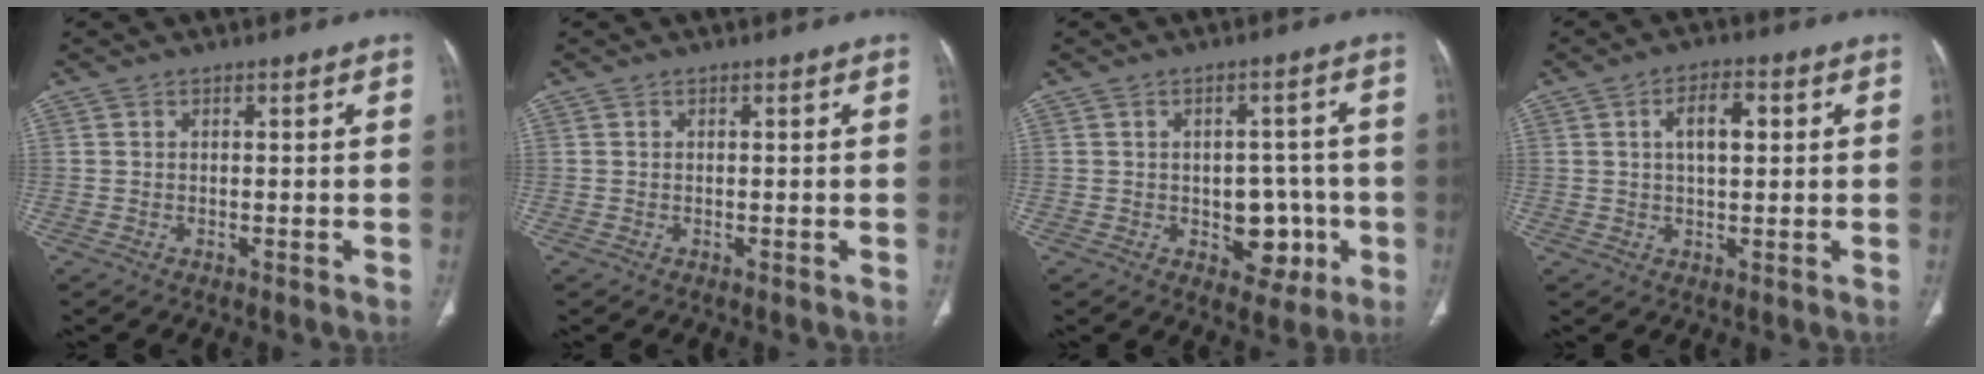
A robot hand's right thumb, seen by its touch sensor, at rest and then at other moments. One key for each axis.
{"total": 0.0}
{"total": 8.1, "fx": -2.0, "fy": 5.7, "fz": 5.5, "tx": -0.031, "ty": 0.014, "tz": -0.016}
{"total": 6.2, "fx": 1.4, "fy": 3.0, "fz": 5.2, "tx": -0.082, "ty": 0.006, "tz": 0.021}